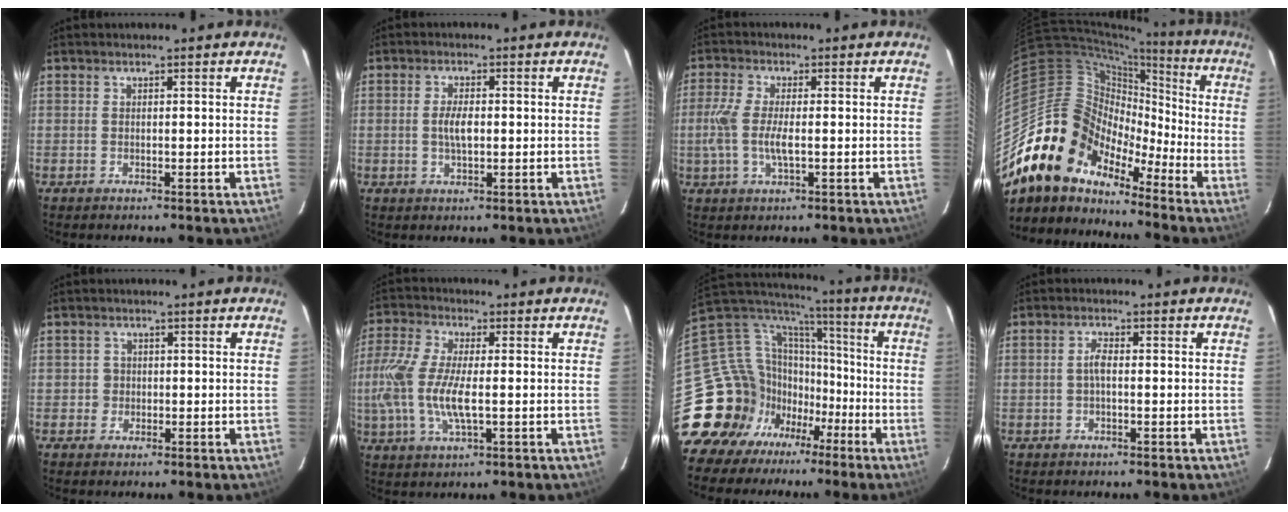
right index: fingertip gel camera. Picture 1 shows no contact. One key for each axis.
{"total": 3.5, "fx": -0.2, "fy": 1.4, "fz": 3.2, "tx": -0.061, "ty": 0.002, "tz": -0.001}
{"total": 6.3, "fx": -0.8, "fy": 2.0, "fz": 5.9, "tx": -0.129, "ty": -0.002, "tz": -0.016}
{"total": 15.8, "fx": -12.2, "fy": 9.0, "fz": 4.5, "tx": -0.093, "ty": 0.034, "tz": -0.238}
{"total": 1.7, "fx": -0.3, "fy": 1.7, "fz": 0.0, "tx": 0.003, "ty": 0.004, "tz": -0.004}
{"total": 12.6, "fx": -1.1, "fy": 4.4, "fz": 11.7, "tx": -0.254, "ty": -0.003, "tz": -0.025}
{"total": 20.5, "fx": -11.6, "fy": 16.3, "fz": 4.6, "tx": -0.130, "ty": 0.066, "tz": -0.193}
{"total": 2.0, "fx": -0.3, "fy": 0.7, "fz": 1.8, "tx": -0.038, "ty": 0.007, "tz": -0.006}